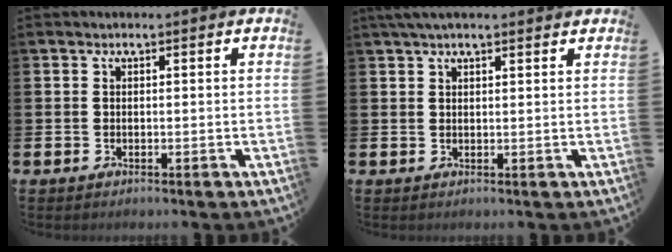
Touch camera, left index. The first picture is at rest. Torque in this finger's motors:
{"motor_torque": [1.09, -1.05, 0.50, 0.21]}